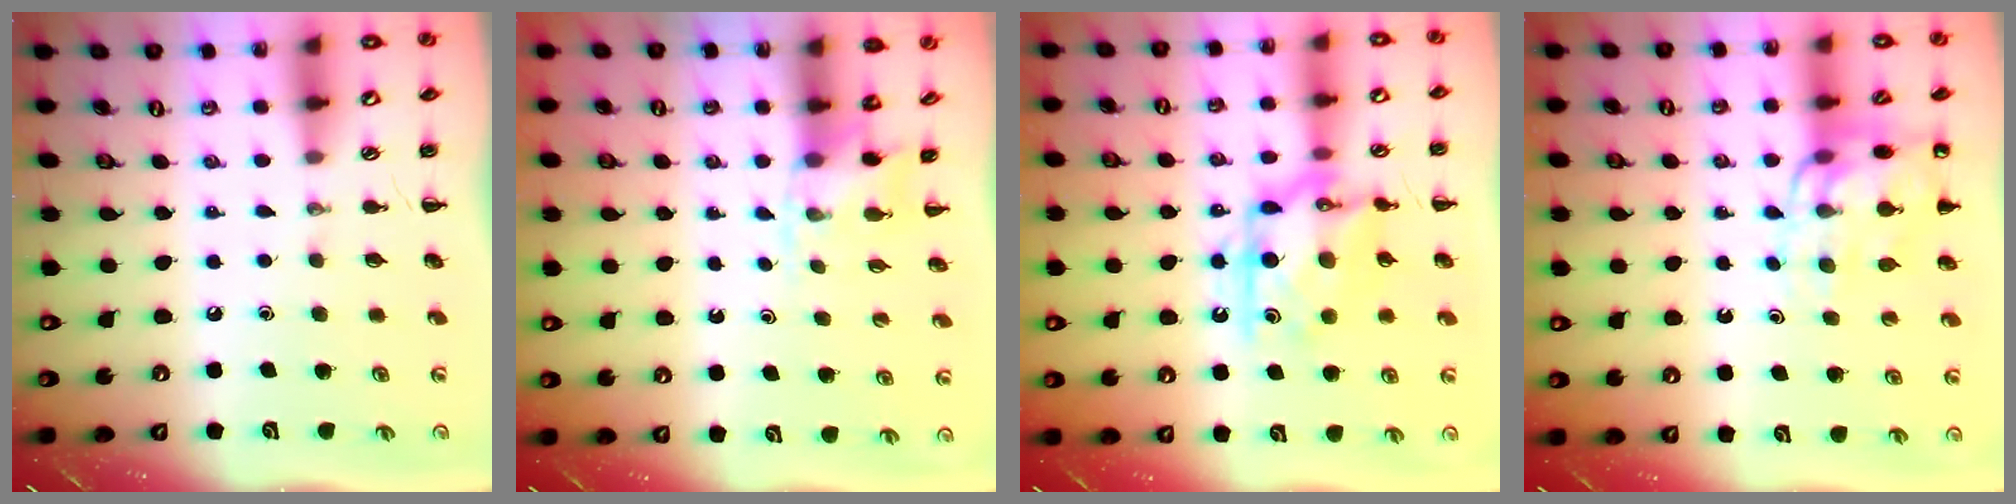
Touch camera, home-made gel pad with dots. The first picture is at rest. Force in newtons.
{"total": 2.9, "press": 2.7, "slide": 1.2}
{"total": 14.0, "press": 14.0, "slide": 0.5}
{"total": 12.1, "press": 11.7, "slide": 2.8}